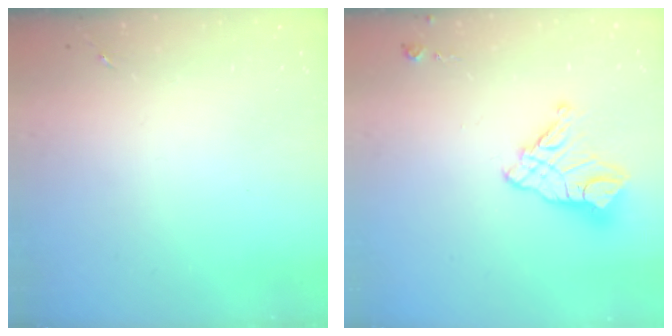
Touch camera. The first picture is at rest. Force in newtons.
{"total": 13.5, "press": 13.4, "slide": 1.3}